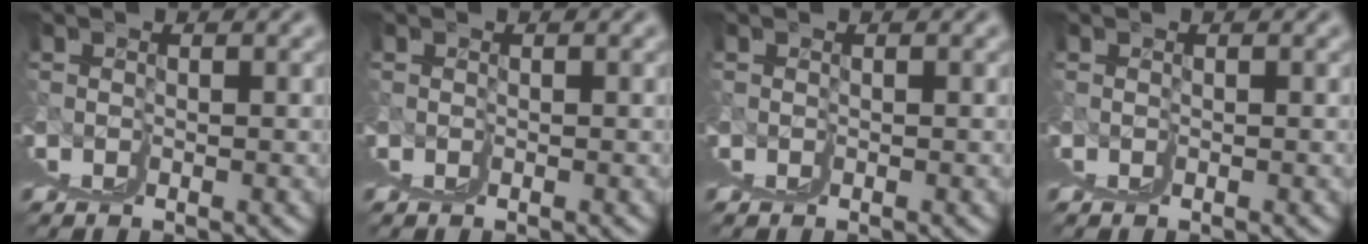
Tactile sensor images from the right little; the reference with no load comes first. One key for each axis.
{"total": 0.0}
{"total": 0.0}
{"total": 0.0}